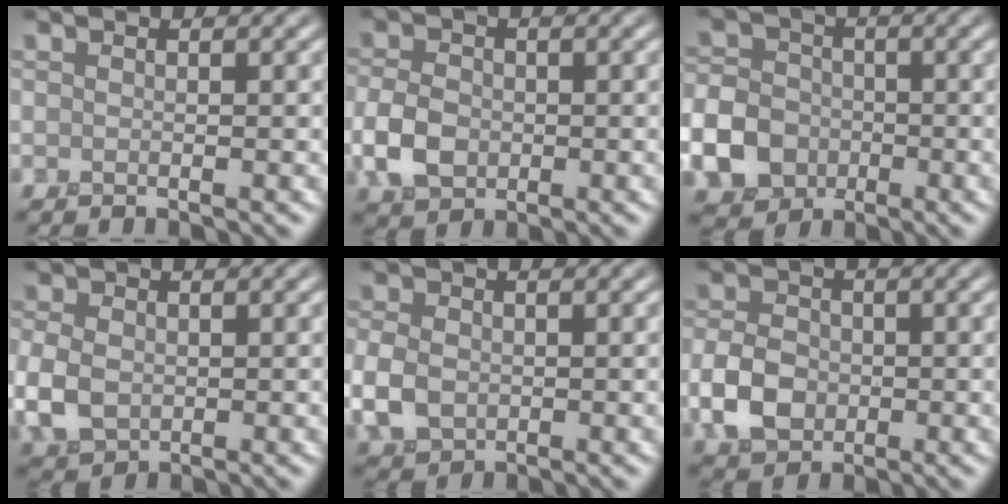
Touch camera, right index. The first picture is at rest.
{"total": 3.8, "force": [-0.9, 2.9, 2.3], "torque": [-0.053, 0.000, -0.022]}
{"total": 11.2, "force": [-4.4, 9.6, 3.8], "torque": [-0.096, -0.033, -0.109]}
{"total": 4.2, "force": [-0.4, 3.2, 2.7], "torque": [-0.070, -0.003, -0.009]}
{"total": 3.8, "force": [-0.6, 2.9, 2.3], "torque": [-0.060, -0.002, -0.014]}
{"total": 4.3, "force": [-1.0, 3.3, 2.5], "torque": [-0.054, 0.001, -0.024]}